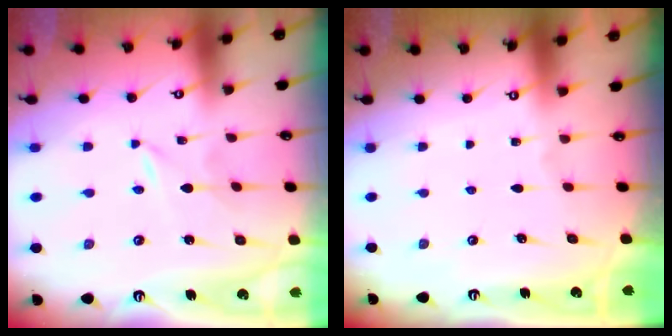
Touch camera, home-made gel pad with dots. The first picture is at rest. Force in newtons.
{"total": 0.0}